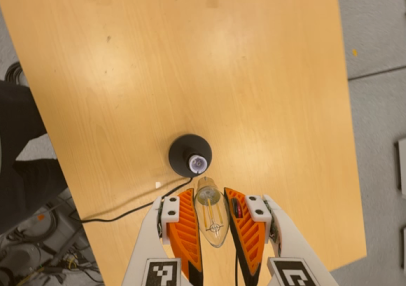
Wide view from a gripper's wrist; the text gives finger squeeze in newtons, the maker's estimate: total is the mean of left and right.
{"total": 15.7, "left": 17.1, "right": 14.4}